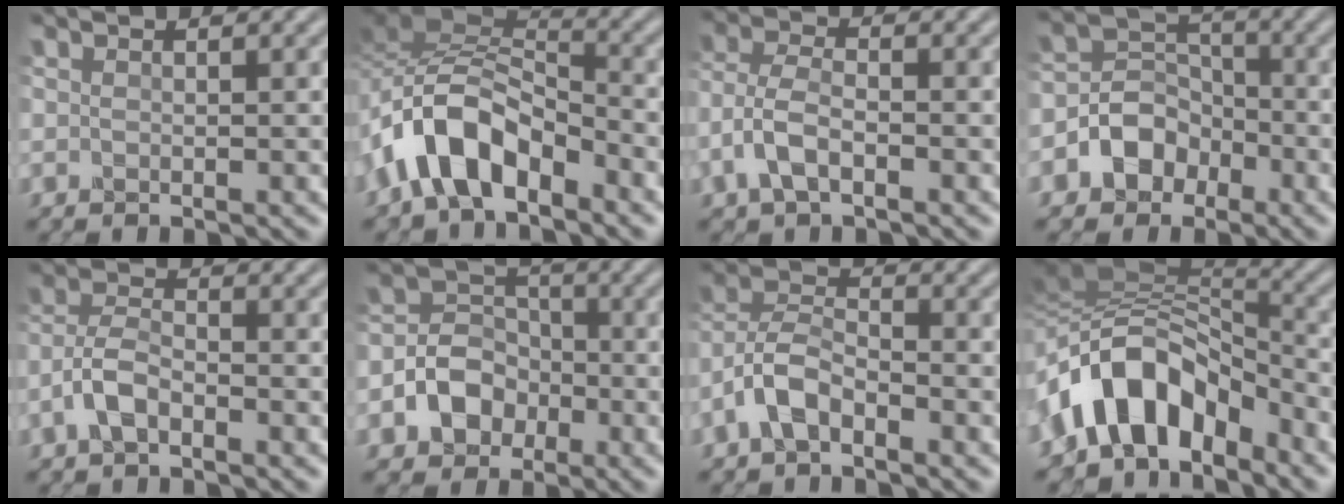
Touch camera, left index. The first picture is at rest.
{"total": 6.9, "force": [-4.2, 3.5, 4.3], "torque": [-0.077, 0.010, -0.088]}
{"total": 3.3, "force": [-1.4, 1.9, 2.3], "torque": [-0.064, 0.007, -0.039]}
{"total": 3.6, "force": [-2.0, 2.9, 0.9], "torque": [-0.016, 0.009, -0.045]}
{"total": 2.7, "force": [-1.7, 1.3, 1.7], "torque": [-0.043, 0.011, -0.046]}
{"total": 4.0, "force": [-1.7, 3.3, 1.3], "torque": [-0.027, 0.008, -0.042]}
{"total": 3.6, "force": [-2.4, 1.8, 2.0], "torque": [-0.049, 0.013, -0.058]}
{"total": 8.3, "force": [-3.5, 5.0, 5.6], "torque": [-0.094, 0.017, -0.067]}